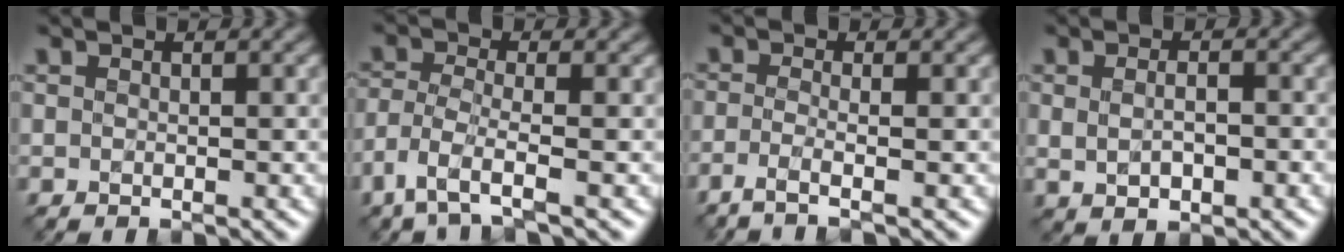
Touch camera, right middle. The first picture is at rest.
{"total": 3.5, "force": [-2.3, 0.8, 2.6], "torque": [-0.062, -0.007, -0.055]}
{"total": 2.6, "force": [-1.4, 0.7, 2.1], "torque": [-0.036, -0.011, -0.043]}
{"total": 3.1, "force": [-0.2, 1.6, 2.7], "torque": [-0.048, -0.004, 0.007]}